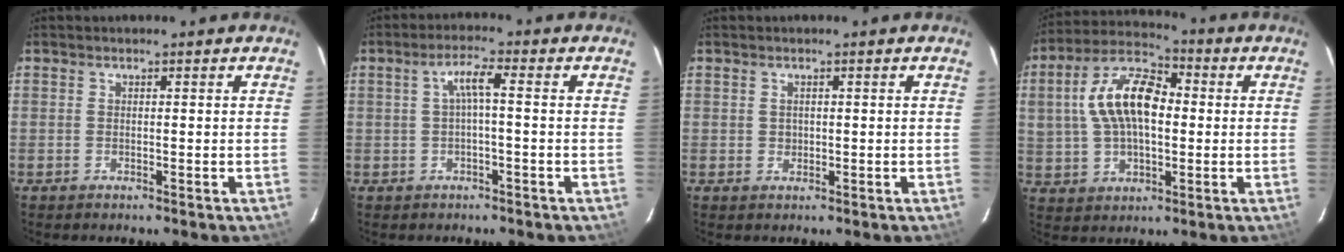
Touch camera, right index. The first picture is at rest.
{"total": 3.4, "force": [-0.3, 0.3, 3.4], "torque": [-0.067, 0.009, -0.001]}
{"total": 1.0, "force": [0.2, 1.0, 0.2], "torque": [-0.001, 0.002, 0.004]}
{"total": 14.8, "force": [1.7, 8.3, 12.1], "torque": [-0.241, 0.027, 0.028]}